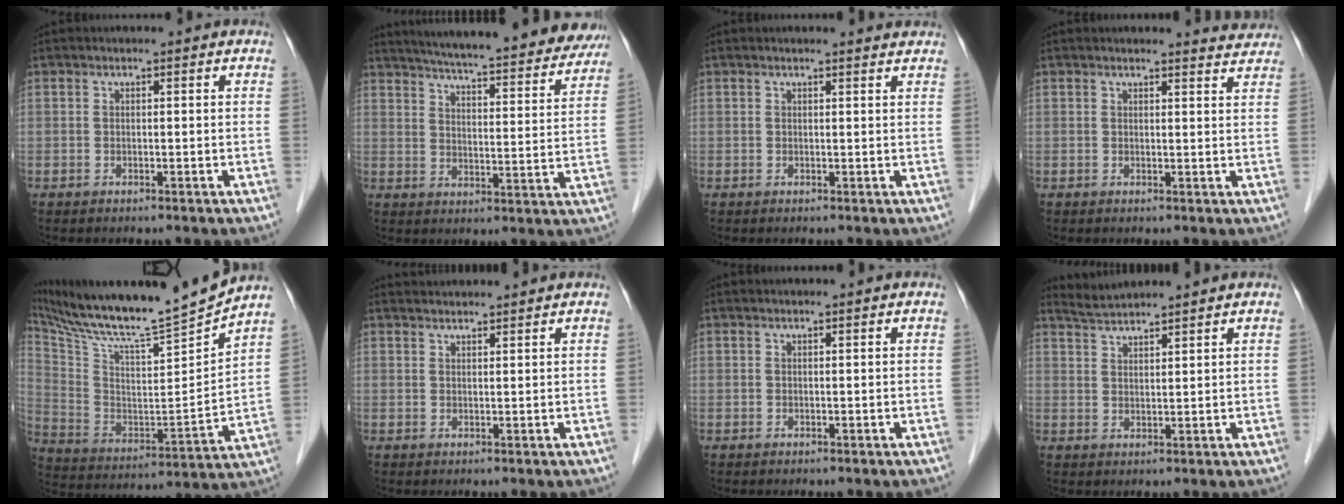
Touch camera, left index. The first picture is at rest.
{"total": 26.8, "force": [24.2, 3.8, 10.9], "torque": [-0.168, -0.036, 0.304]}
{"total": 2.3, "force": [2.2, 0.1, 0.3], "torque": [-0.011, 0.000, 0.020]}
{"total": 3.5, "force": [3.4, 0.2, -0.1], "torque": [-0.003, -0.013, 0.026]}
{"total": 19.5, "force": [17.7, -1.2, 8.0], "torque": [-0.157, -0.048, 0.300]}
{"total": 4.1, "force": [4.0, 0.1, 0.6], "torque": [-0.013, 0.030, 0.063]}
{"total": 1.0, "force": [0.9, -0.1, 0.3], "torque": [-0.010, 0.013, 0.018]}
{"total": 4.3, "force": [4.2, -0.5, 0.8], "torque": [-0.021, 0.021, 0.082]}